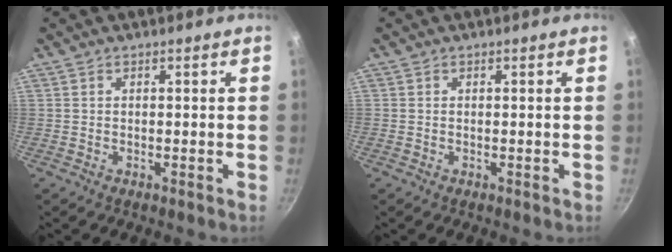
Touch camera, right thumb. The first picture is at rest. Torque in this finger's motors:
{"motor_torque": [0.44, 0.04, 0.07, 0.27, 0.04]}